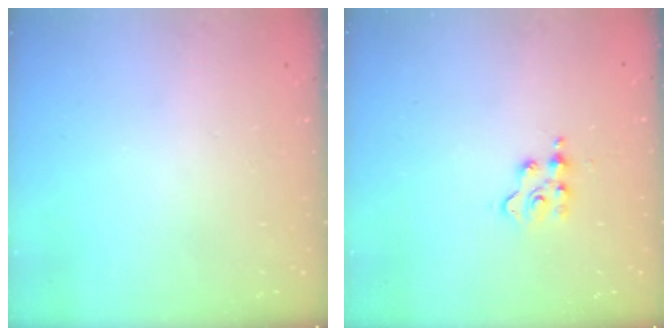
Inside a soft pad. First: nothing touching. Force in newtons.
{"total": 3.0, "press": 3.0, "slide": 0.4}